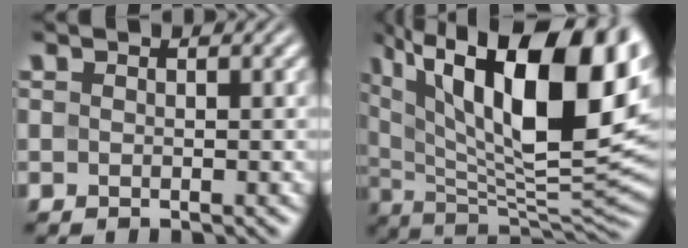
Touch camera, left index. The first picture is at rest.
{"total": 19.4, "force": [7.9, 7.6, 16.0], "torque": [-0.258, 0.032, 0.140]}